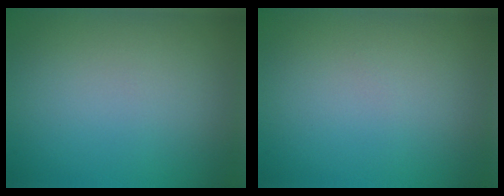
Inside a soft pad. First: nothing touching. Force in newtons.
{"total": 0.0}